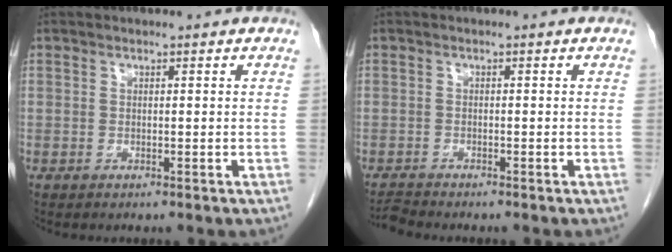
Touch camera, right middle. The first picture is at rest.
{"total": 1.6, "force": [-1.5, -0.6, -0.1], "torque": [-0.004, -0.012, -0.028]}